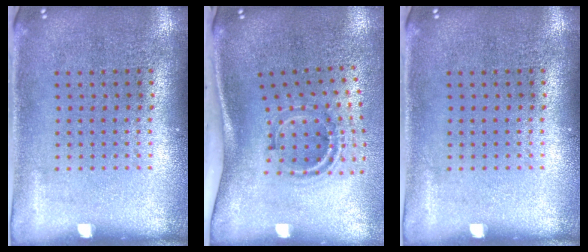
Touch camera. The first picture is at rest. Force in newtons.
{"total": 1.5, "press": 1.1, "slide": 1.0}
{"total": 0.0}